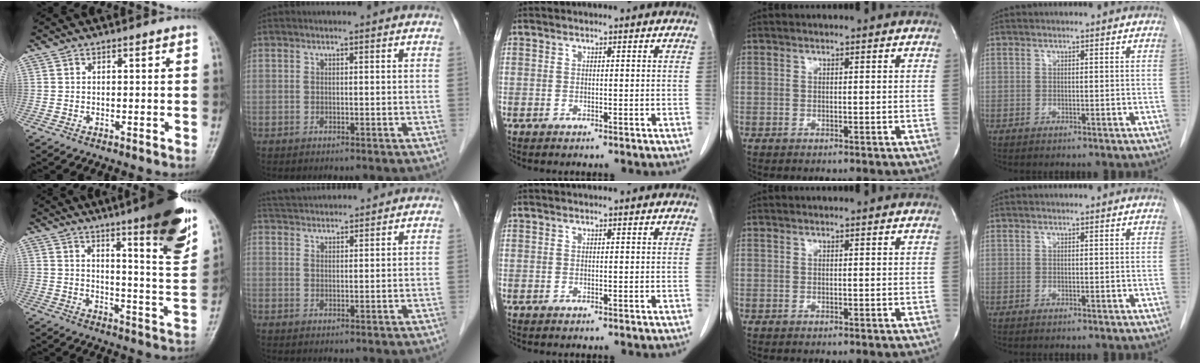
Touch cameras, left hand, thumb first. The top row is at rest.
{"thumb": {"total": 17.9, "force": [10.8, 2.4, 14.1], "torque": [-0.169, -0.060, 0.148]}, "index": {"total": 7.8, "force": [7.5, 0.7, 1.9], "torque": [-0.040, 0.038, 0.121]}}